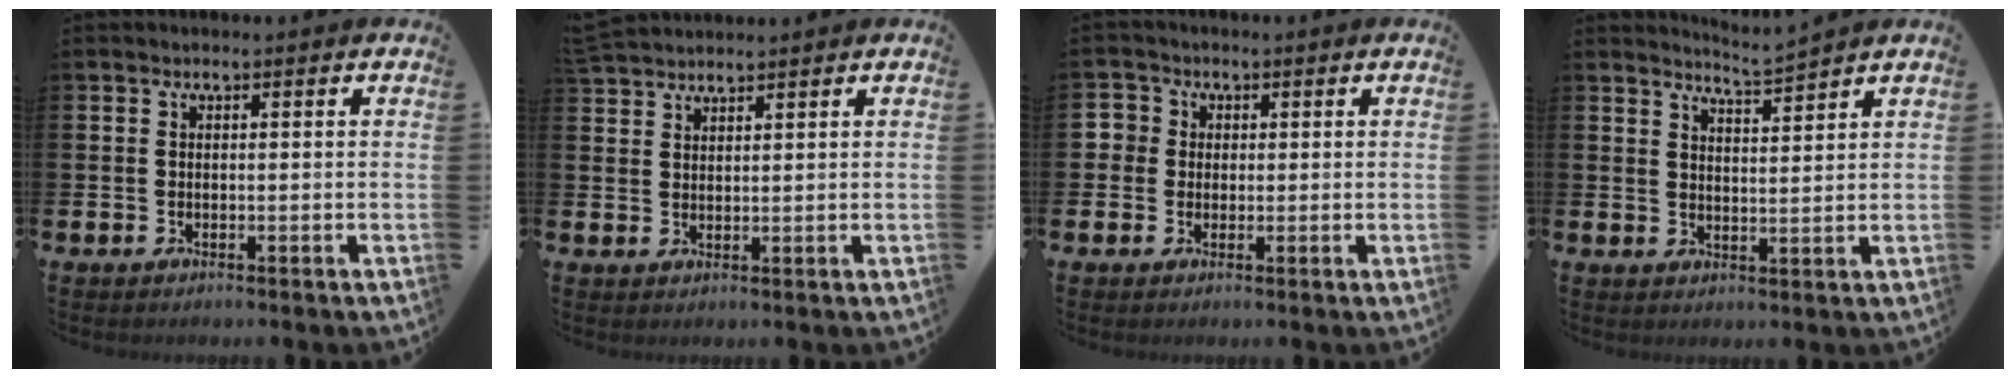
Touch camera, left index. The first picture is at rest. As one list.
[{"total": 2.9, "force": [2.9, 0.4, 0.0], "torque": [-0.006, -0.010, 0.055]}, {"total": 2.5, "force": [0.8, 2.4, 0.1], "torque": [0.000, 0.004, 0.006]}, {"total": 4.4, "force": [4.4, -0.5, 0.1], "torque": [-0.004, -0.029, 0.077]}]